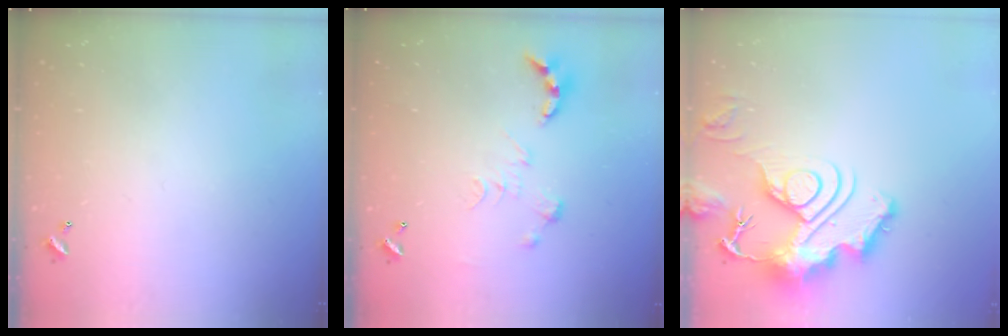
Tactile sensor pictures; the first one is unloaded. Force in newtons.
{"total": 0.0}
{"total": 17.0, "press": 16.9, "slide": 1.8}